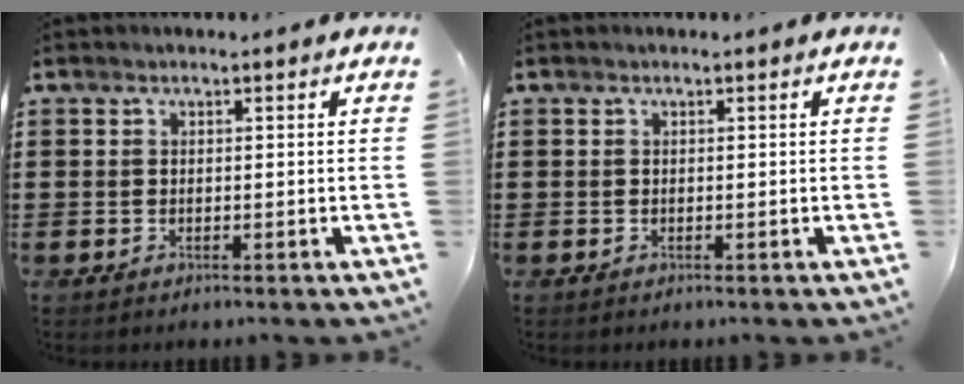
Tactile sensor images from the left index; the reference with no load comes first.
{"total": 0.0}